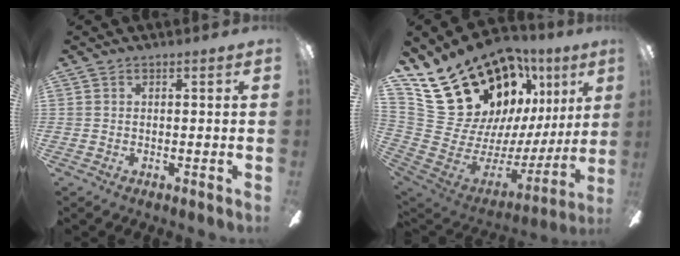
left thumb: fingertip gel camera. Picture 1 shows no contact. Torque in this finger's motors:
{"motor_torque": [0.58, 0.95, 1.29, -1.47, 0.36]}